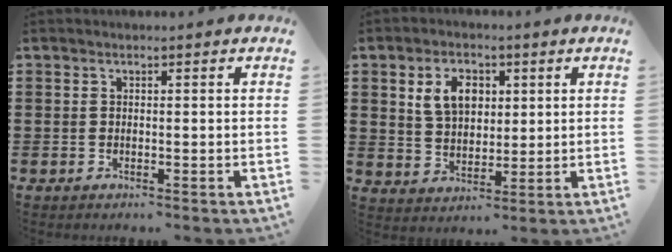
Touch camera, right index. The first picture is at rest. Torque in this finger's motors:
{"motor_torque": [1.38, 0.59, 0.23, 0.10]}